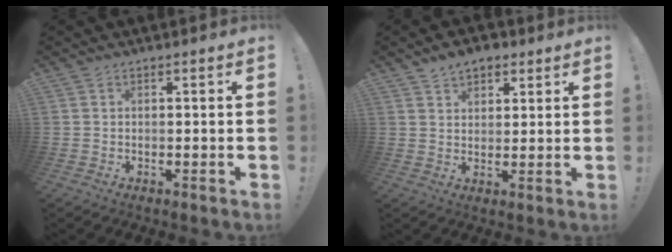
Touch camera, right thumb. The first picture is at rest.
{"total": 5.7, "force": [3.9, 3.6, 1.9], "torque": [-0.020, -0.014, 0.070]}